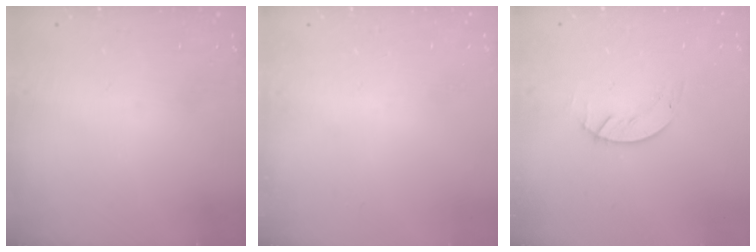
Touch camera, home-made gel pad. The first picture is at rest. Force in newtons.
{"total": 0.0}
{"total": 1.4, "press": 1.4, "slide": 0.2}